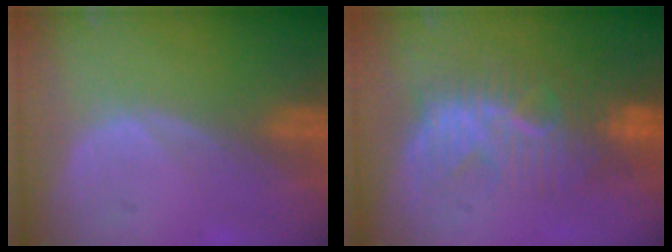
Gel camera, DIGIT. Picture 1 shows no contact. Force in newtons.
{"total": 9.0, "press": 8.3, "slide": 3.4}